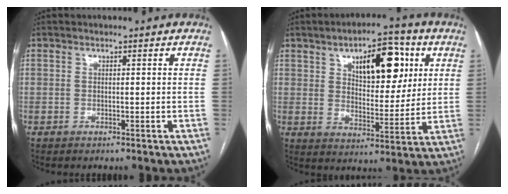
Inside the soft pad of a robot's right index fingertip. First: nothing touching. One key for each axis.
{"total": 12.9, "fx": 5.3, "fy": 5.4, "fz": 10.5, "tx": -0.150, "ty": 0.016, "tz": 0.086}